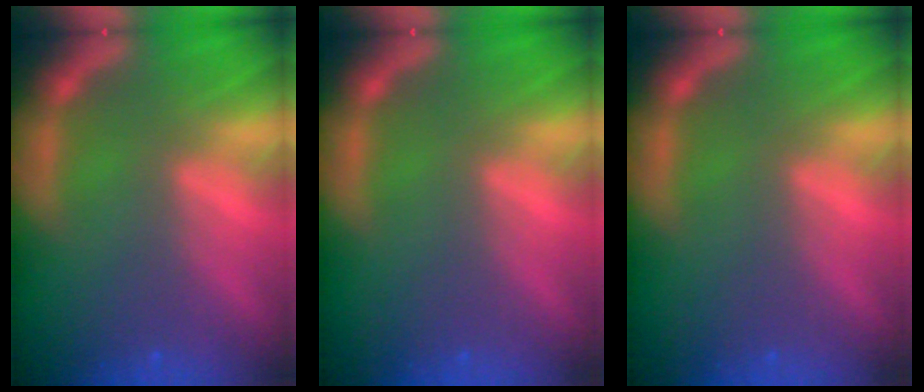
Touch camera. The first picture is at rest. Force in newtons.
{"total": 0.0}
{"total": 0.0}